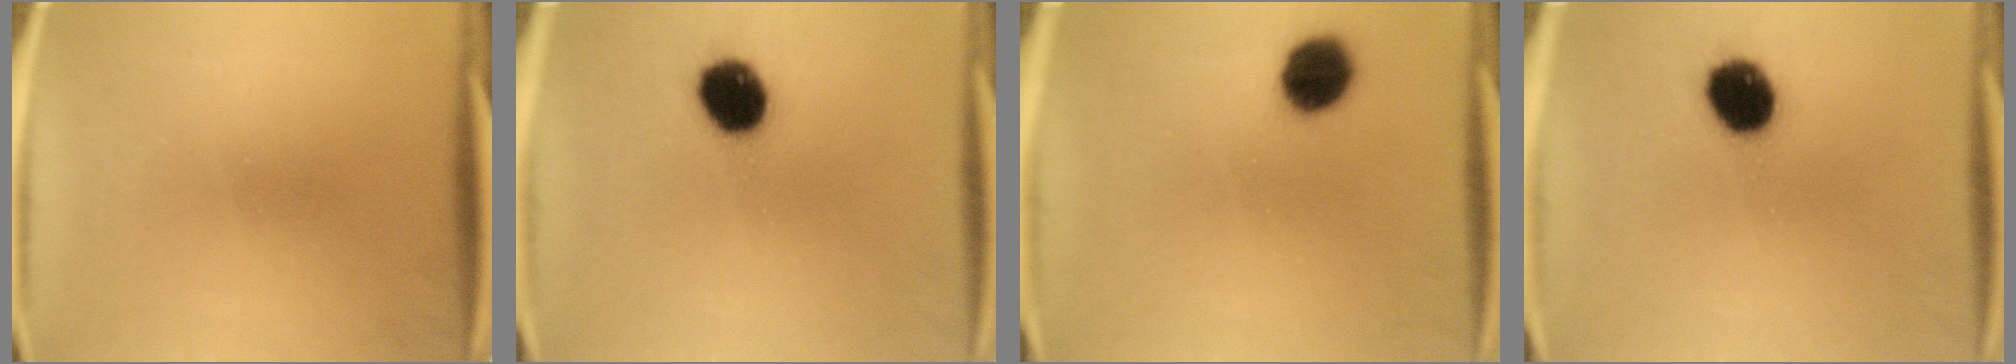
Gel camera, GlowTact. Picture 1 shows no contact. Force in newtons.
{"total": 11.1}
{"total": 8.6}
{"total": 11.1}